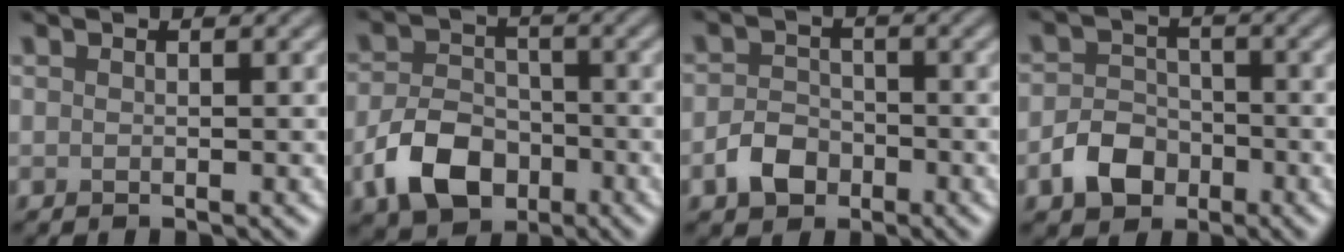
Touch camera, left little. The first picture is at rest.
{"total": 6.0, "force": [-2.7, 4.1, 3.5], "torque": [-0.067, -0.002, -0.055]}
{"total": 3.1, "force": [-1.6, 2.2, 1.4], "torque": [-0.022, 0.006, -0.036]}
{"total": 3.8, "force": [-1.9, 2.8, 1.7], "torque": [-0.030, 0.003, -0.041]}